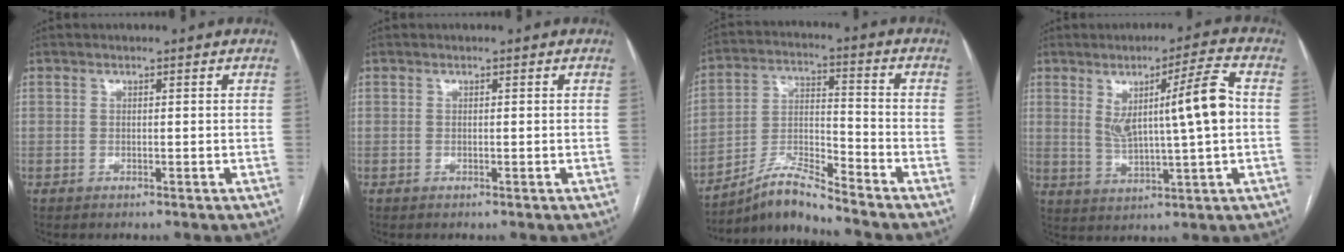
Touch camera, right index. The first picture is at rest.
{"total": 0.0}
{"total": 8.6, "force": [-8.0, -0.7, 3.1], "torque": [-0.071, 0.006, -0.147]}
{"total": 10.4, "force": [1.7, -0.1, 10.2], "torque": [-0.168, 0.007, 0.033]}